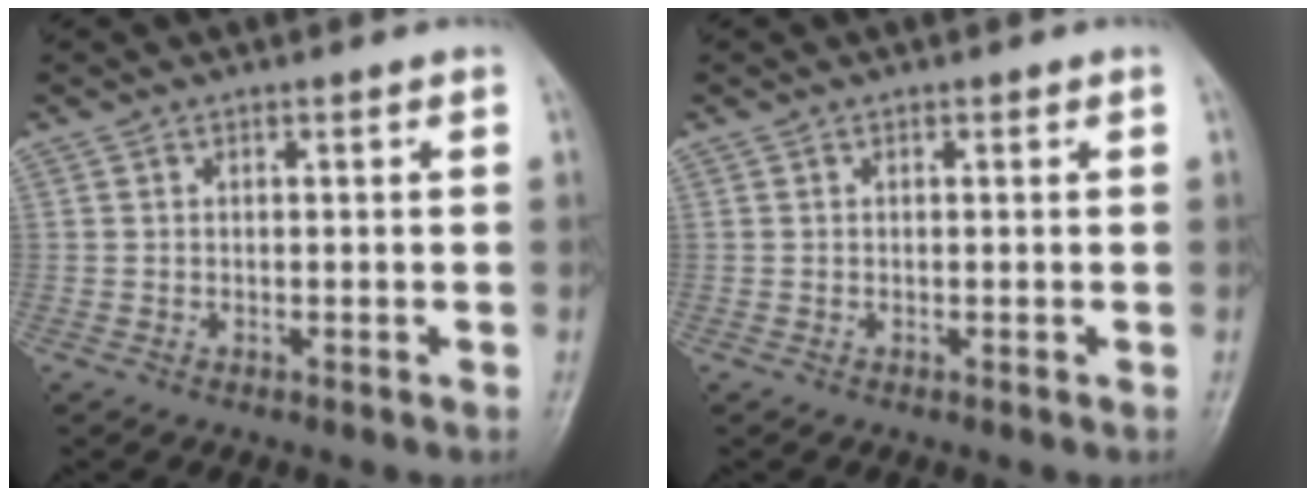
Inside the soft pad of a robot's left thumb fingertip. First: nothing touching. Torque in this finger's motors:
{"motor_torque": [0.00, 0.00, -0.07, -0.07, 0.00]}